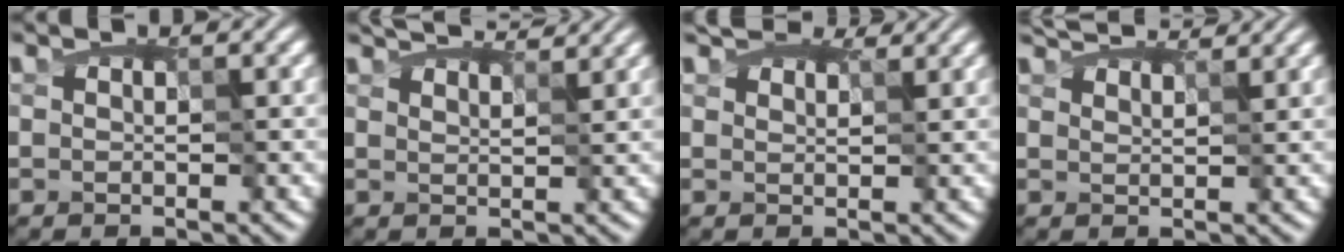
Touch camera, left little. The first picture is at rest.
{"total": 5.6, "force": [4.8, 1.5, 2.6], "torque": [-0.052, 0.012, 0.058]}
{"total": 4.1, "force": [3.6, 1.3, 1.5], "torque": [-0.042, 0.005, 0.050]}
{"total": 5.4, "force": [4.7, 1.4, 2.3], "torque": [-0.057, 0.009, 0.063]}